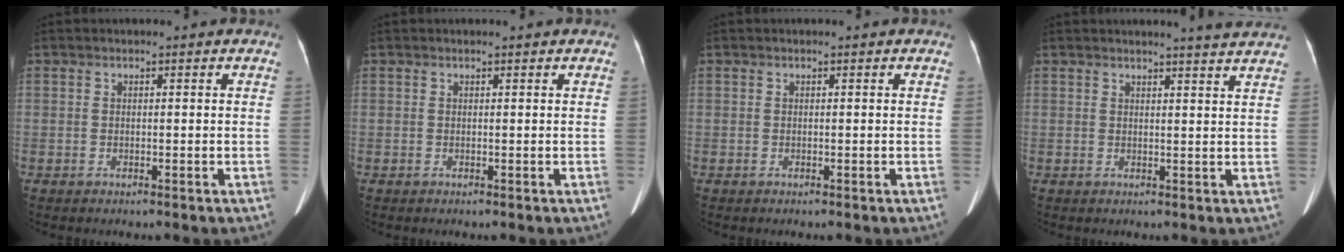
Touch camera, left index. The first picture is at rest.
{"total": 0.6, "force": [0.5, 0.0, 0.2], "torque": [-0.007, 0.007, 0.005]}
{"total": 0.0}
{"total": 5.1, "force": [4.7, -0.8, 1.8], "torque": [-0.027, -0.004, 0.041]}